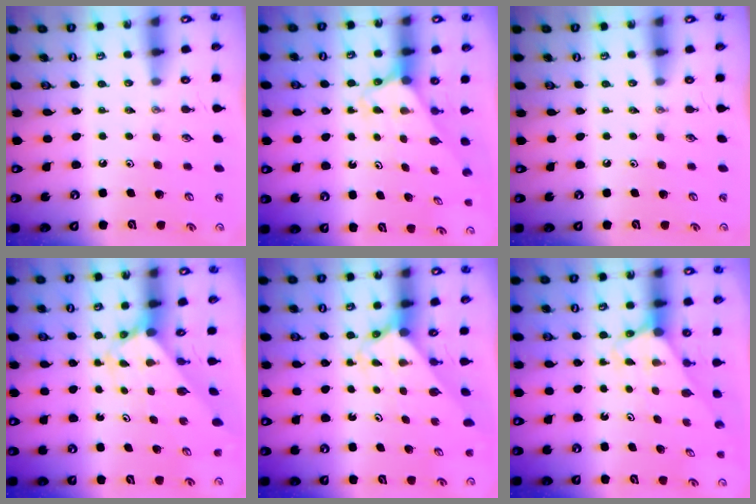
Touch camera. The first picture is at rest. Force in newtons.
{"total": 2.6, "press": 2.6, "slide": 0.2}
{"total": 0.0}
{"total": 2.4, "press": 2.4, "slide": 0.2}
{"total": 2.3, "press": 2.3, "slide": 0.1}
{"total": 2.7, "press": 2.7, "slide": 0.2}